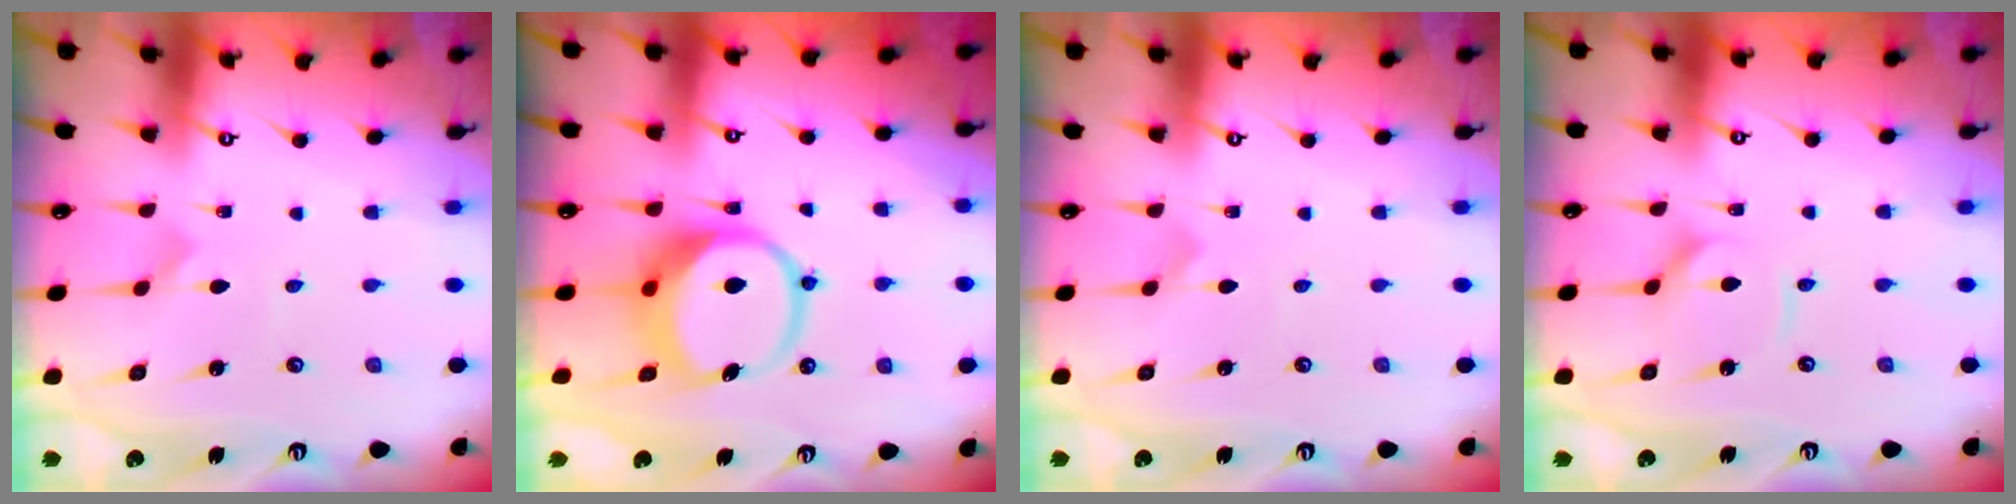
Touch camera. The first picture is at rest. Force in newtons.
{"total": 12.4, "press": 12.3, "slide": 1.7}
{"total": 0.0}
{"total": 2.9, "press": 2.9, "slide": 0.4}